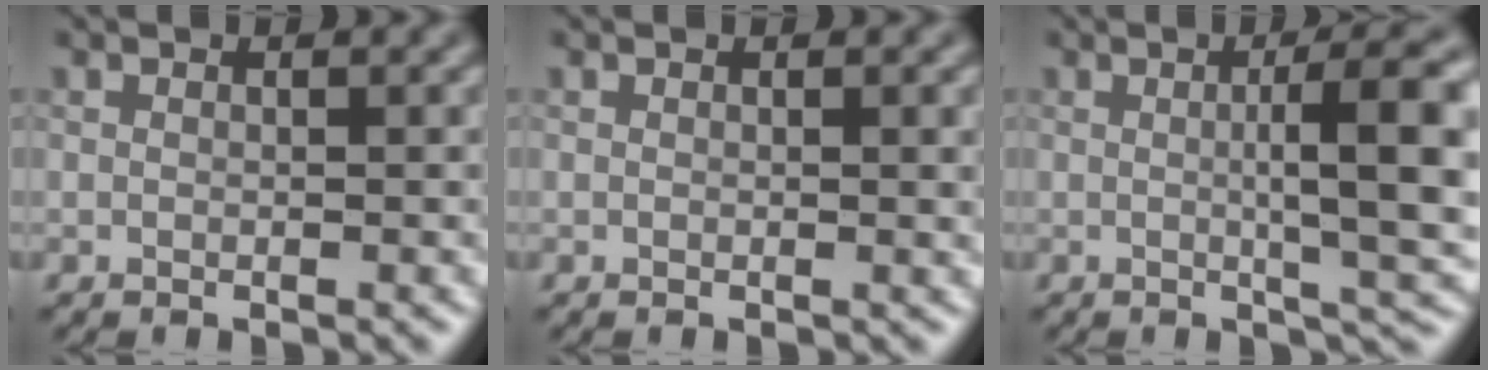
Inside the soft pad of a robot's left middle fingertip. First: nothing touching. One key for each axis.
{"total": 1.1, "fx": 0.2, "fy": 0.3, "fz": 1.1, "tx": -0.011, "ty": 0.000, "tz": 0.001}
{"total": 8.3, "fx": 0.4, "fy": 1.8, "fz": 8.1, "tx": -0.102, "ty": 0.006, "tz": 0.006}